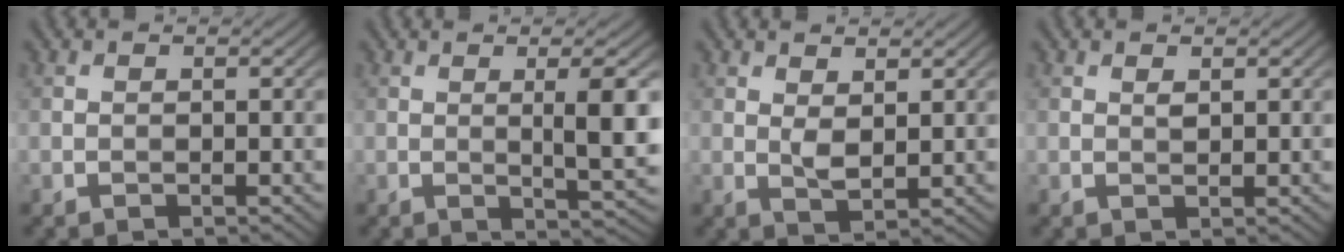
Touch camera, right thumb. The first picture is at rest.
{"total": 5.6, "force": [0.8, 0.8, 5.5], "torque": [-0.095, 0.001, 0.019]}
{"total": 2.3, "force": [1.1, 0.9, 1.7], "torque": [-0.040, -0.006, 0.026]}
{"total": 0.9, "force": [0.6, 0.3, 0.7], "torque": [-0.017, -0.003, 0.011]}